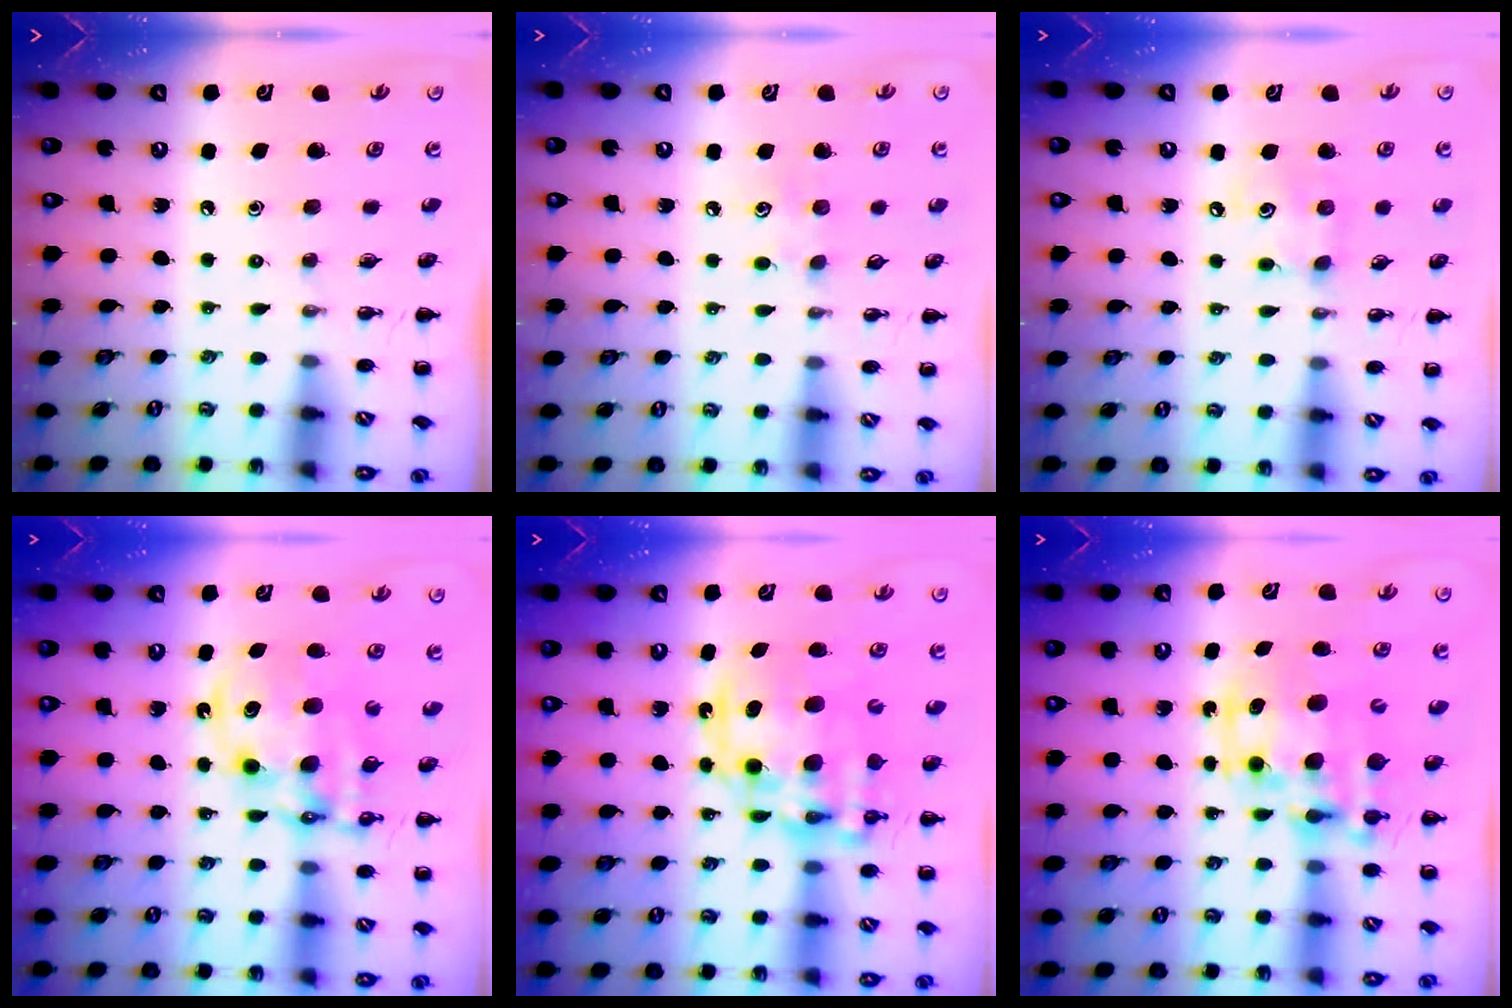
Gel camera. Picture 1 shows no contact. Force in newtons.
{"total": 4.1, "press": 3.9, "slide": 1.1}
{"total": 5.2, "press": 5.2, "slide": 0.8}
{"total": 12.6, "press": 12.3, "slide": 2.6}
{"total": 18.2, "press": 17.7, "slide": 4.2}
{"total": 13.4, "press": 13.1, "slide": 3.1}